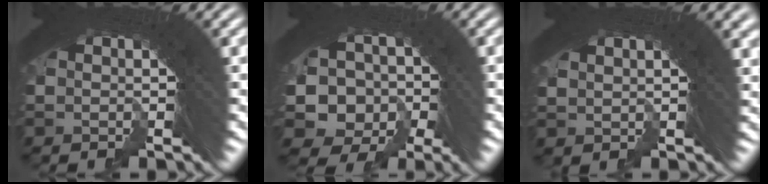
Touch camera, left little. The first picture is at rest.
{"total": 11.7, "force": [-2.3, 10.1, 5.3], "torque": [-0.171, -0.066, -0.023]}
{"total": 2.9, "force": [1.9, -0.6, 2.1], "torque": [-0.001, 0.021, 0.031]}